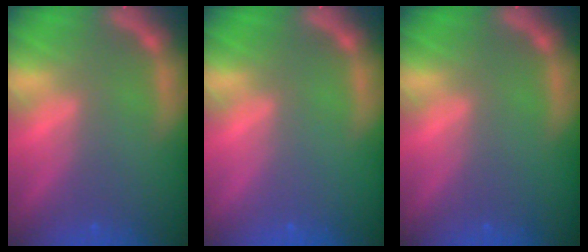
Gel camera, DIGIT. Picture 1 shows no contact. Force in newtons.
{"total": 0.0}
{"total": 0.0}